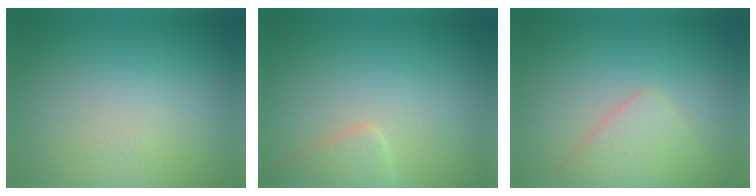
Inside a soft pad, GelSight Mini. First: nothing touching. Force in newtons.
{"total": 2.3, "press": 2.3, "slide": 0.1}
{"total": 2.7, "press": 2.7, "slide": 0.1}